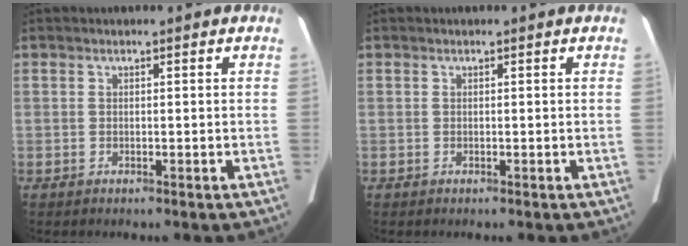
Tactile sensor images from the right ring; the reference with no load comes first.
{"total": 0.0}